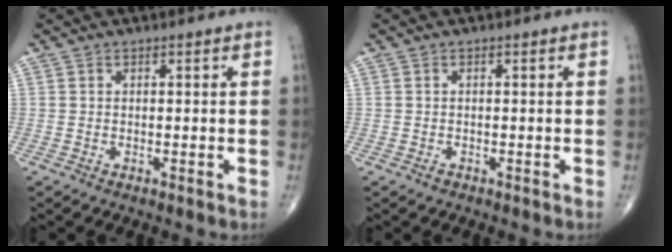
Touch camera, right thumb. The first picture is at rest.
{"total": 0.7, "force": [-0.5, 0.4, 0.3], "torque": [-0.004, 0.001, -0.008]}